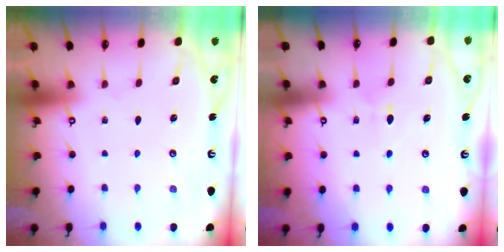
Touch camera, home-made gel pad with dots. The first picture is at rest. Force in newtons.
{"total": 6.5, "press": 6.5, "slide": 0.9}